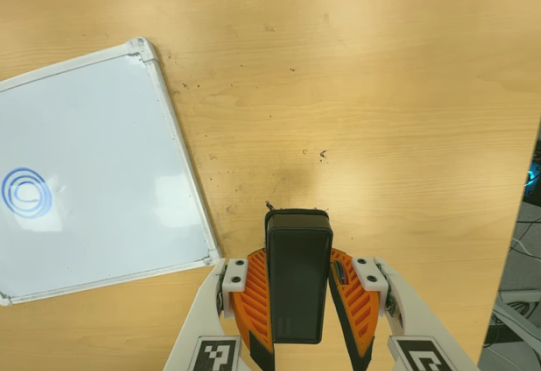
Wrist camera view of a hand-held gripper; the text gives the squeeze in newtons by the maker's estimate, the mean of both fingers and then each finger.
{"total": 6.5, "left": 5.0, "right": 8.0}